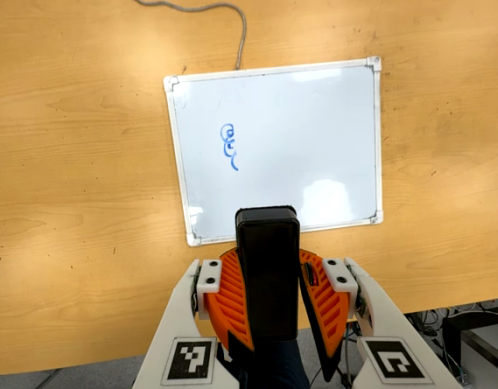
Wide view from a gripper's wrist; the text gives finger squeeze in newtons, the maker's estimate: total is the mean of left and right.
{"total": 9.8, "left": 9.5, "right": 10.2}